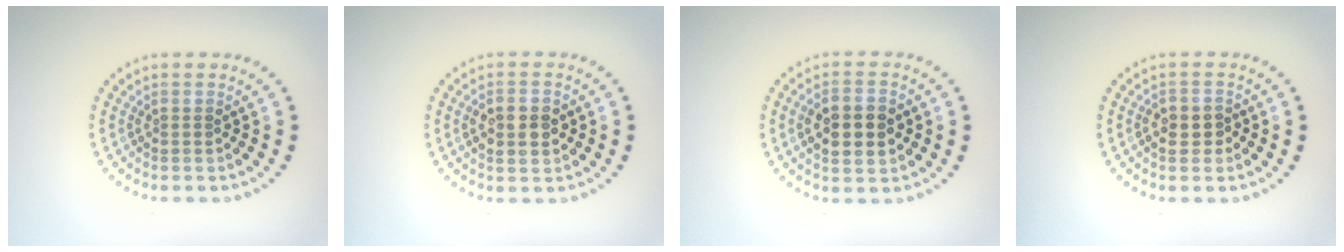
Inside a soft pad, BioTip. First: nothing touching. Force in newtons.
{"total": 3.4, "press": 3.4, "slide": 0.4}
{"total": 4.6, "press": 4.6, "slide": 0.2}
{"total": 2.1, "press": 2.0, "slide": 0.7}